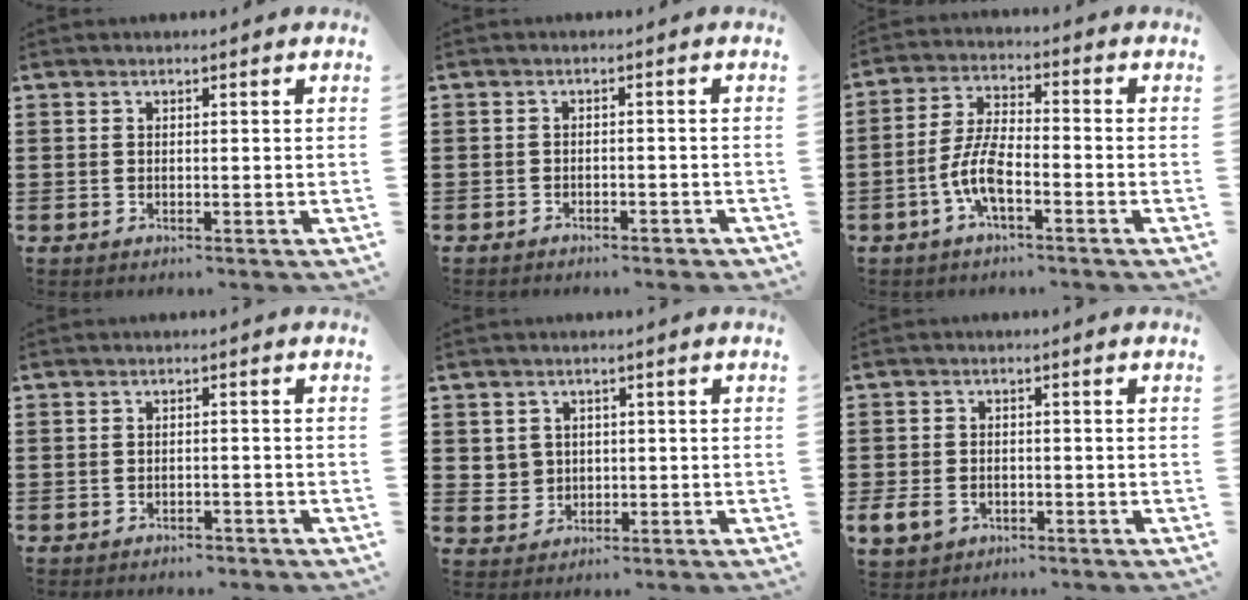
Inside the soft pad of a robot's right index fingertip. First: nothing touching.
{"total": 1.5, "force": [-1.5, 0.3, 0.2], "torque": [-0.011, 0.001, -0.031]}
{"total": 7.0, "force": [-3.1, 2.3, 5.8], "torque": [-0.146, -0.008, -0.066]}
{"total": 1.3, "force": [-1.2, 0.3, 0.1], "torque": [-0.009, 0.000, -0.027]}
{"total": 2.5, "force": [1.2, 2.2, 0.4], "torque": [-0.018, 0.009, 0.023]}
{"total": 2.8, "force": [-1.3, 2.2, 1.3], "torque": [-0.041, -0.006, -0.028]}